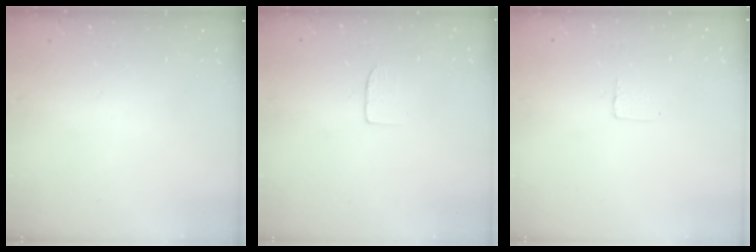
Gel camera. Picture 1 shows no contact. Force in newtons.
{"total": 3.7, "press": 3.7, "slide": 0.3}
{"total": 3.7, "press": 3.6, "slide": 0.3}